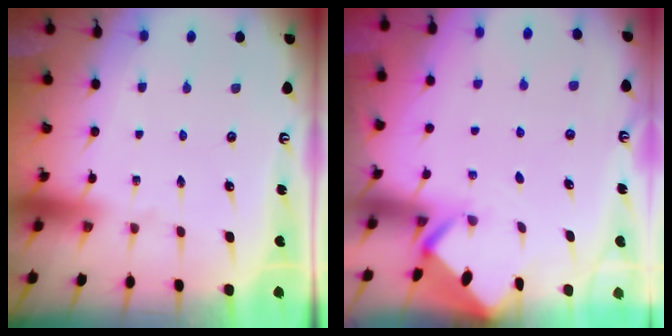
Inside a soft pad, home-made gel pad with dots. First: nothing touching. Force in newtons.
{"total": 2.0, "press": 2.0, "slide": 0.0}